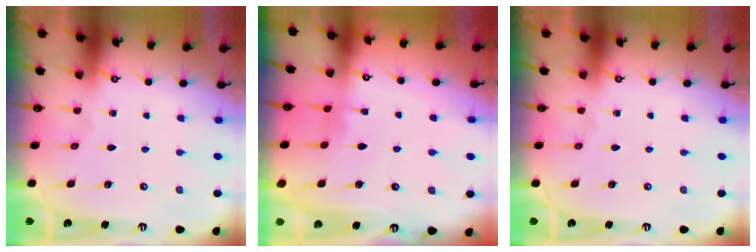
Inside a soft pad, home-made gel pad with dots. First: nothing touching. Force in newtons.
{"total": 1.8, "press": 1.8, "slide": 0.3}
{"total": 0.0}